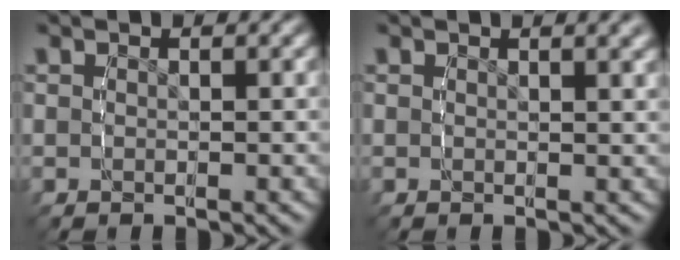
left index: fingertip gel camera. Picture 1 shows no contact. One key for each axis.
{"total": 2.3, "fx": 1.5, "fy": 0.6, "fz": 1.7, "tx": -0.018, "ty": 0.007, "tz": 0.019}